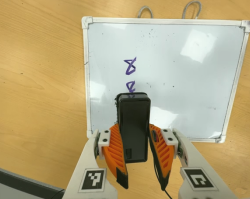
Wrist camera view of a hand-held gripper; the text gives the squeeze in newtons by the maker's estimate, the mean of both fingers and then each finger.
{"total": 6.8, "left": 5.6, "right": 7.9}